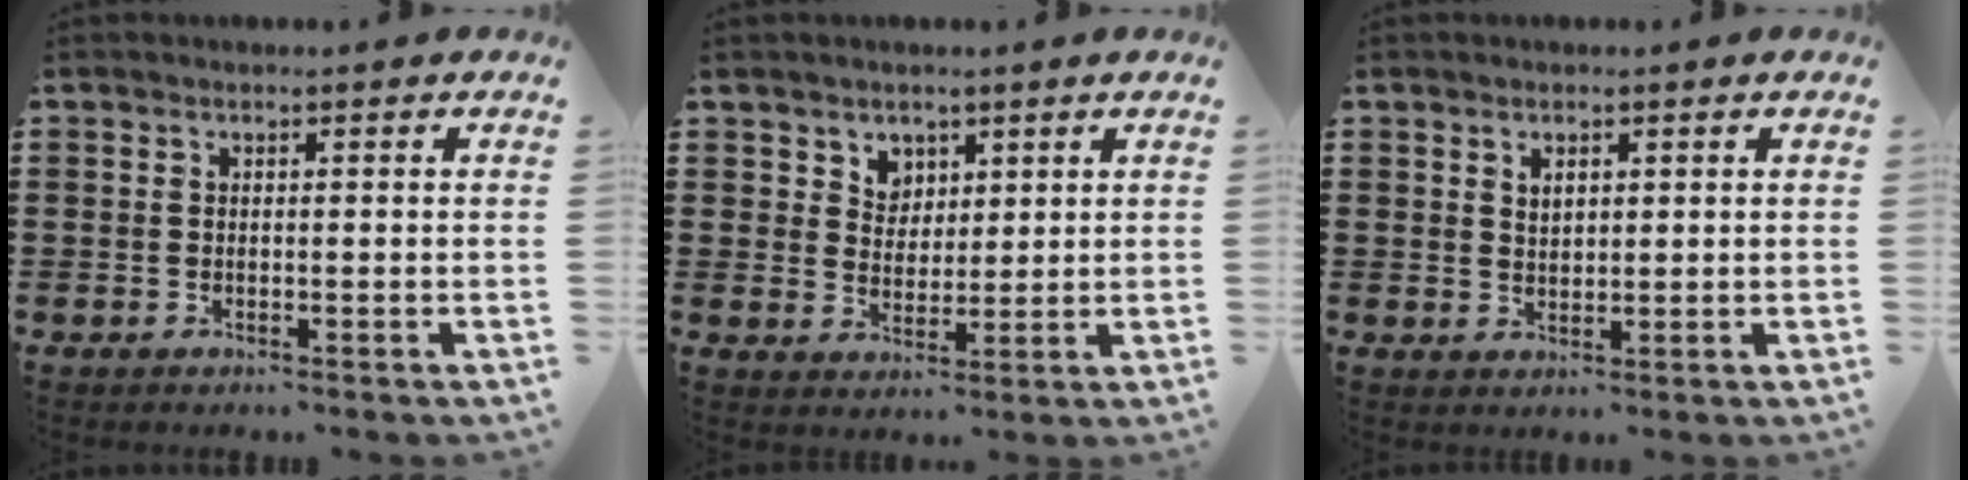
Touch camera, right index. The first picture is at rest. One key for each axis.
{"total": 3.9, "fx": 2.5, "fy": 3.1, "fz": 0.1, "tx": -0.020, "ty": 0.009, "tz": 0.046}
{"total": 1.7, "fx": 1.1, "fy": 1.1, "fz": 0.7, "tx": -0.016, "ty": 0.005, "tz": 0.021}